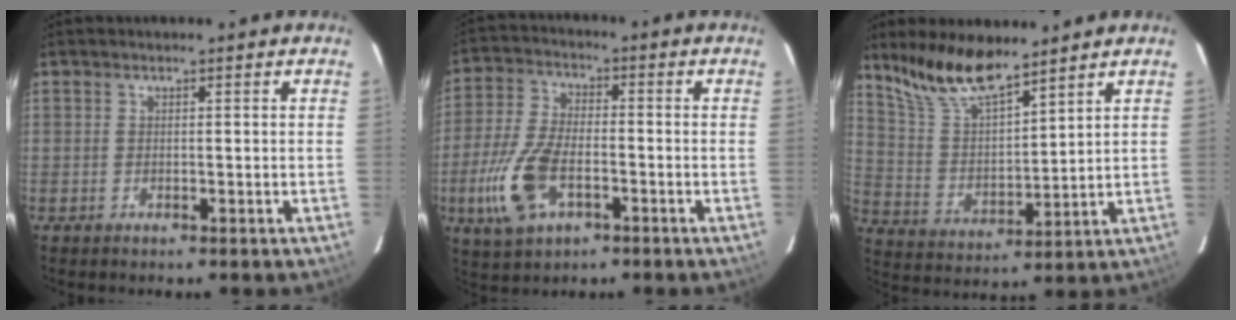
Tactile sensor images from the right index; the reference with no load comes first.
{"total": 12.6, "force": [-4.6, 6.7, 9.6], "torque": [-0.221, -0.007, -0.085]}
{"total": 12.3, "force": [10.1, 3.0, 6.4], "torque": [-0.127, 0.009, 0.205]}